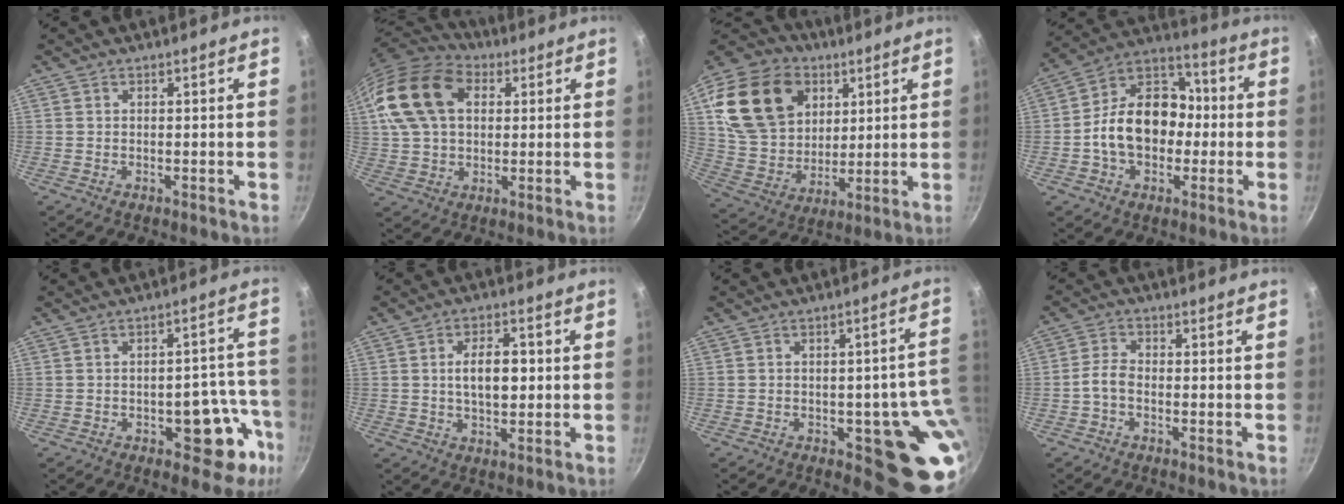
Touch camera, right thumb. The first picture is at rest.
{"total": 18.0, "force": [4.8, 12.5, 12.1], "torque": [-0.216, 0.016, 0.078]}
{"total": 21.9, "force": [8.6, 16.6, 11.4], "torque": [-0.187, -0.015, 0.170]}
{"total": 17.0, "force": [-1.7, 12.6, 11.2], "torque": [-0.148, 0.050, -0.045]}
{"total": 11.9, "force": [-4.9, 6.6, 8.6], "torque": [-0.033, 0.047, -0.053]}
{"total": 7.7, "force": [0.4, 4.1, 6.5], "torque": [-0.089, 0.010, 0.006]}
{"total": 14.2, "force": [-2.9, 6.6, 12.2], "torque": [-0.068, 0.011, -0.034]}
{"total": 3.2, "force": [-1.4, 1.7, 2.3], "torque": [-0.054, 0.018, -0.037]}